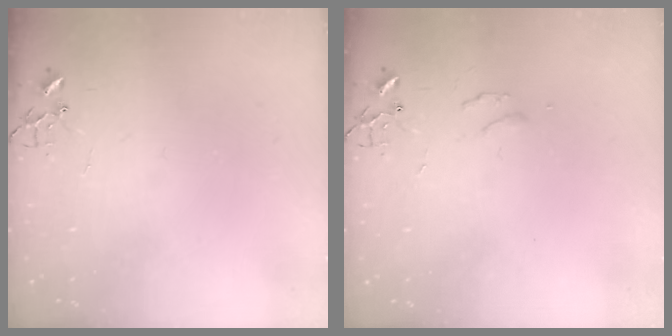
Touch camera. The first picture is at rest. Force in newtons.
{"total": 4.6, "press": 4.6, "slide": 0.5}